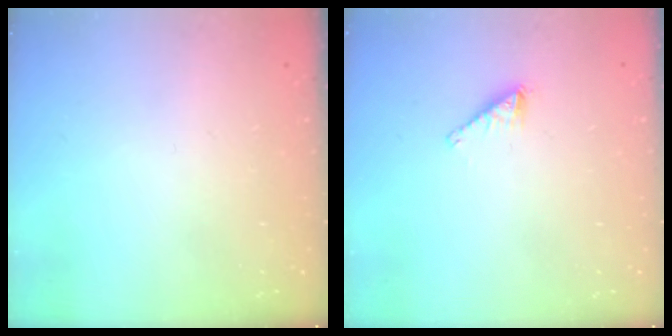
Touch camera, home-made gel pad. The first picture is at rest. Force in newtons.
{"total": 1.8, "press": 1.7, "slide": 0.1}